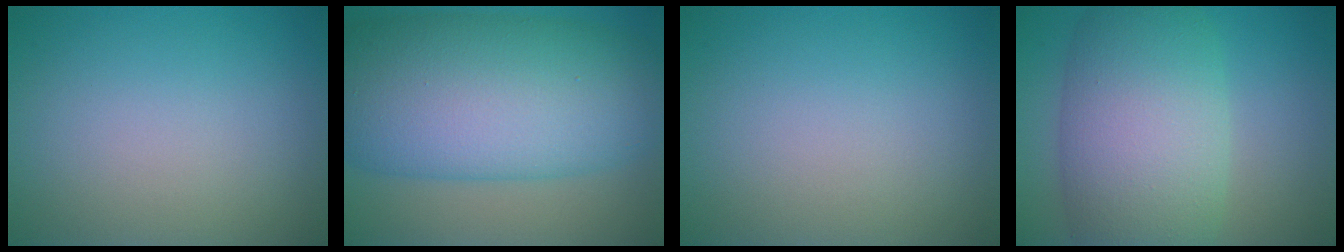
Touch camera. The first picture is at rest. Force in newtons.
{"total": 14.6, "press": 14.6, "slide": 0.1}
{"total": 0.0}
{"total": 10.3, "press": 10.3, "slide": 0.4}